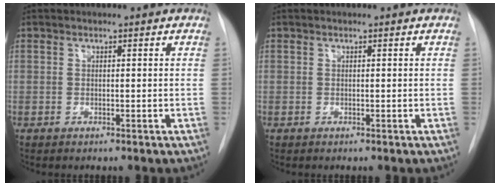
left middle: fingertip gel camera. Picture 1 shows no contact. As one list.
[{"total": 0.0}]